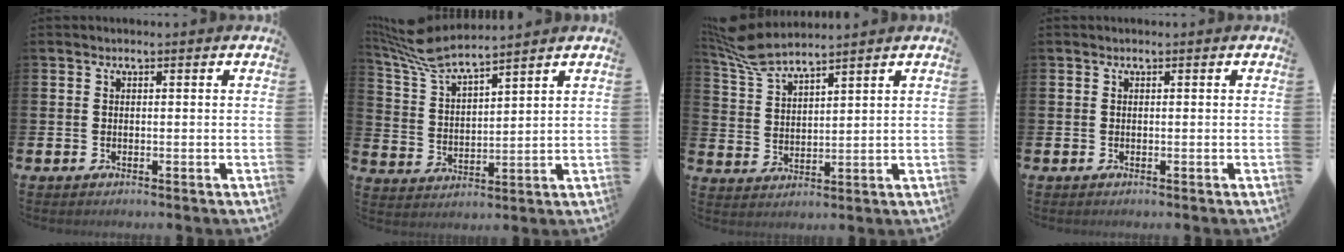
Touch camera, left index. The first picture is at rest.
{"total": 7.1, "force": [6.6, 0.8, 2.4], "torque": [-0.071, -0.035, 0.117]}
{"total": 6.4, "force": [6.0, 0.5, 1.9], "torque": [-0.057, -0.028, 0.110]}
{"total": 0.0}